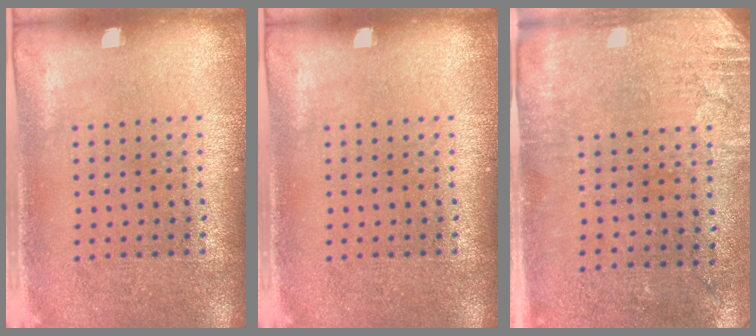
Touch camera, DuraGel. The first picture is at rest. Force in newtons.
{"total": 0.0}
{"total": 2.8, "press": 2.3, "slide": 1.6}